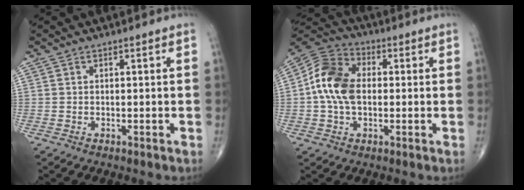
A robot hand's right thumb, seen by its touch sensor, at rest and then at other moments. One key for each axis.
{"total": 11.8, "fx": 0.2, "fy": 7.9, "fz": 8.7, "tx": -0.164, "ty": 0.027, "tz": -0.007}